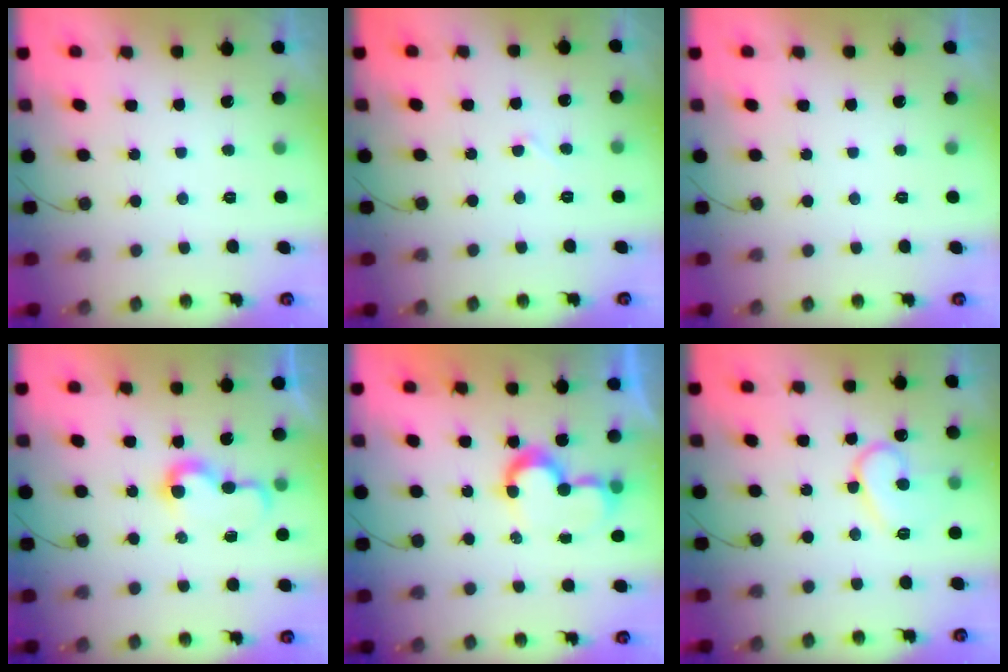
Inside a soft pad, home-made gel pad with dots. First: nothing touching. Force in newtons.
{"total": 2.8, "press": 2.8, "slide": 0.2}
{"total": 0.0}
{"total": 6.4, "press": 6.4, "slide": 0.8}
{"total": 9.7, "press": 9.7, "slide": 0.7}
{"total": 12.2, "press": 12.1, "slide": 1.3}